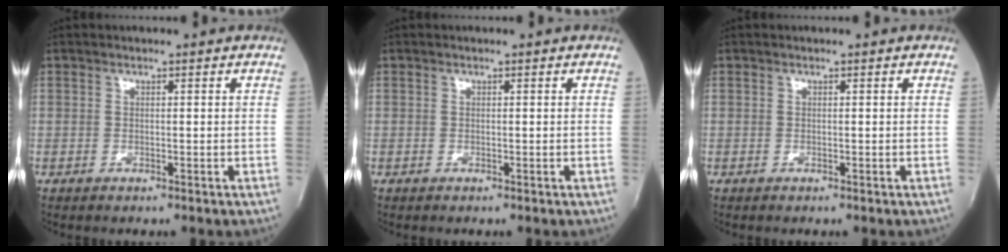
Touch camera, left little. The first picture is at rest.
{"total": 0.0}
{"total": 0.0}